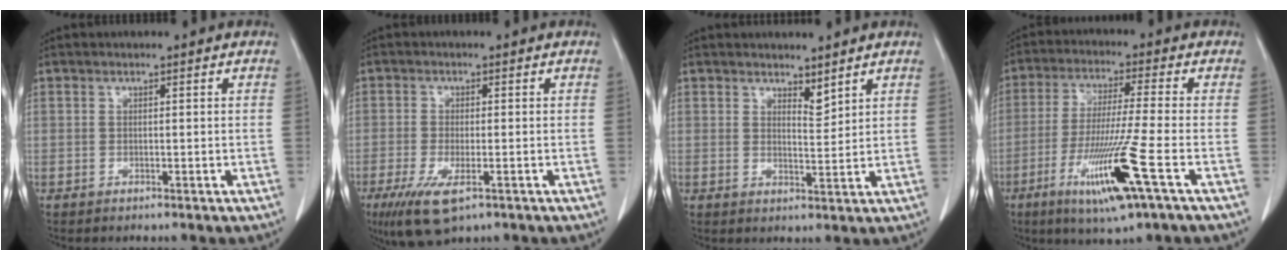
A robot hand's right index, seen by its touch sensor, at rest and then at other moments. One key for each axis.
{"total": 7.4, "fx": -3.9, "fy": 2.2, "fz": 5.9, "tx": -0.111, "ty": -0.020, "tz": -0.063}
{"total": 2.7, "fx": 2.3, "fy": 0.7, "fz": 1.2, "tx": -0.021, "ty": -0.010, "tz": 0.044}
{"total": 13.0, "fx": -5.5, "fy": -0.8, "fz": 11.8, "tx": -0.233, "ty": -0.031, "tz": -0.102}